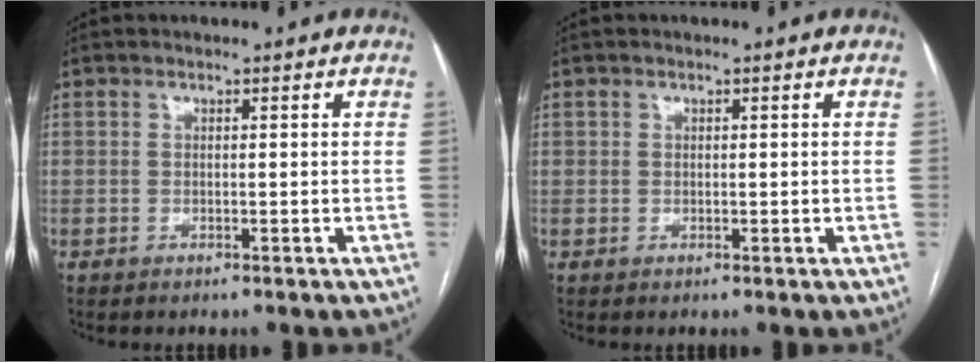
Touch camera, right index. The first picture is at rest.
{"total": 0.9, "force": [0.3, 0.8, 0.1], "torque": [0.007, 0.001, 0.002]}